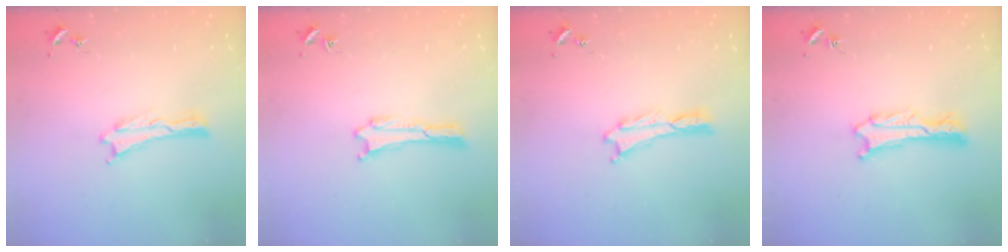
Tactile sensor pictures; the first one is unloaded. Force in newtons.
{"total": 0.0}
{"total": 0.0}
{"total": 1.2, "press": 1.2, "slide": 0.1}